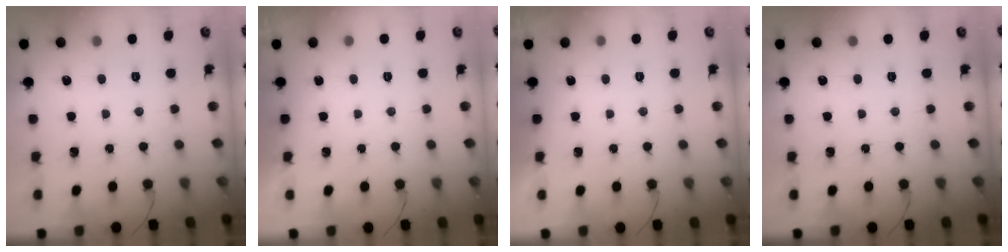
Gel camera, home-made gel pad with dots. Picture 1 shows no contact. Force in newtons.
{"total": 0.0}
{"total": 0.0}
{"total": 0.0}